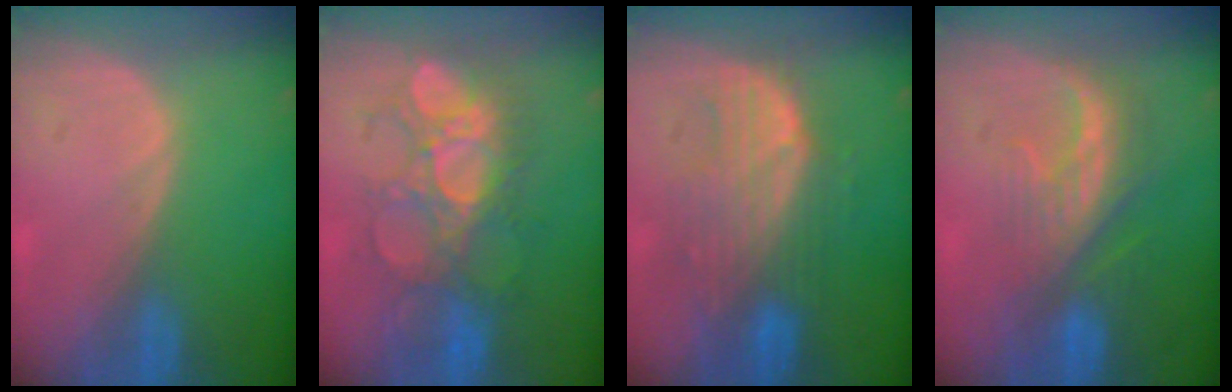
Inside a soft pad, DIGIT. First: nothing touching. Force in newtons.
{"total": 9.2, "press": 9.2, "slide": 0.5}
{"total": 8.5, "press": 8.2, "slide": 2.3}
{"total": 8.0, "press": 7.4, "slide": 3.1}